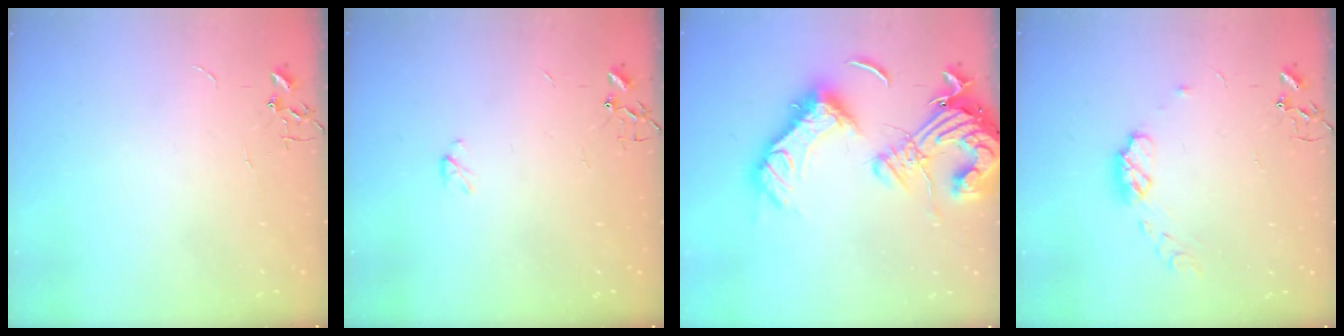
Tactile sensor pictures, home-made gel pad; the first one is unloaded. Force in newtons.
{"total": 2.9, "press": 2.9, "slide": 0.5}
{"total": 23.6, "press": 23.4, "slide": 3.1}
{"total": 7.5, "press": 7.5, "slide": 0.5}